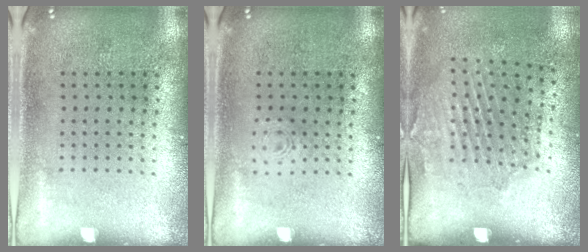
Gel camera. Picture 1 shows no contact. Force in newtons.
{"total": 0.7, "press": 0.7, "slide": 0.1}
{"total": 1.9, "press": 1.3, "slide": 1.4}